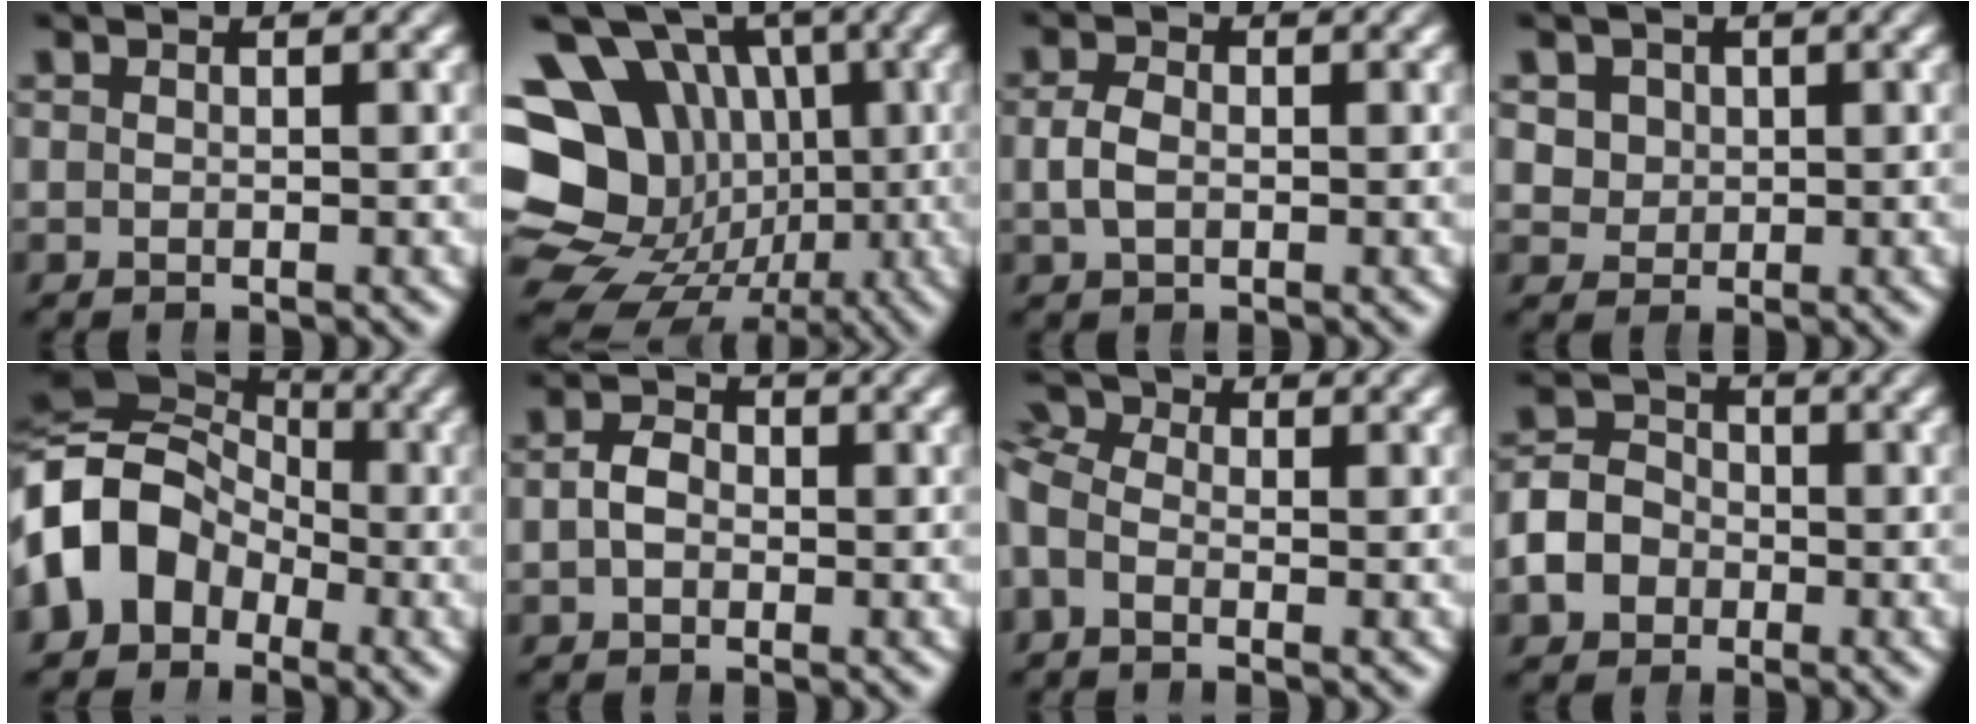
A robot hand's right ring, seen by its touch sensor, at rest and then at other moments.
{"total": 20.1, "force": [-2.6, 17.1, 10.1], "torque": [-0.208, -0.074, -0.036]}
{"total": 2.0, "force": [-0.3, 1.5, 1.2], "torque": [-0.033, -0.005, -0.001]}
{"total": 3.7, "force": [0.8, 3.4, 1.1], "torque": [-0.037, -0.013, 0.024]}
{"total": 13.4, "force": [-0.4, 11.8, 6.5], "torque": [-0.159, -0.011, -0.017]}
{"total": 2.2, "force": [-0.5, 1.7, 1.3], "torque": [-0.027, -0.001, -0.009]}
{"total": 5.8, "force": [0.8, 4.9, 3.0], "torque": [-0.065, 0.011, -0.009]}
{"total": 5.8, "force": [-1.5, 5.2, 2.1], "torque": [-0.043, -0.011, -0.023]}